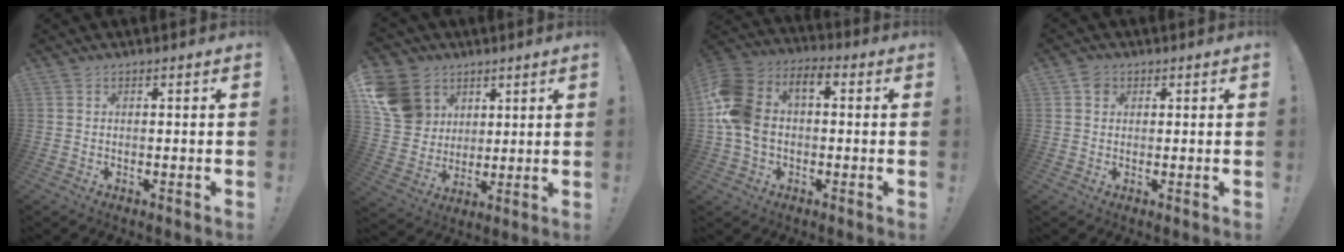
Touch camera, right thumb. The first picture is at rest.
{"total": 13.9, "force": [5.1, 11.9, 5.1], "torque": [-0.077, -0.020, 0.108]}
{"total": 13.5, "force": [0.3, 9.7, 9.3], "torque": [-0.193, 0.014, 0.007]}
{"total": 2.3, "force": [0.9, 2.0, 0.8], "torque": [-0.015, 0.004, 0.016]}